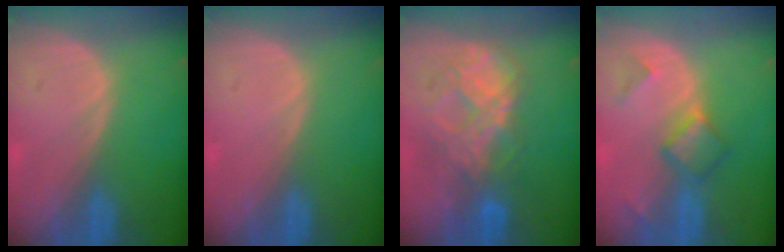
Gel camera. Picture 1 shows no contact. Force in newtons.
{"total": 0.0}
{"total": 8.7, "press": 7.5, "slide": 4.3}
{"total": 4.9, "press": 4.7, "slide": 1.4}